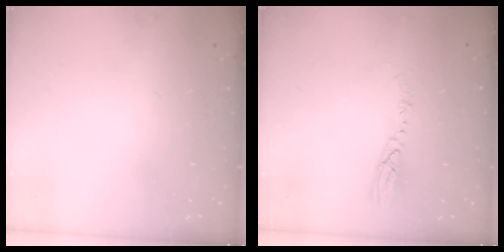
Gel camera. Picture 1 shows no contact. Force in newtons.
{"total": 4.3, "press": 4.3, "slide": 0.4}